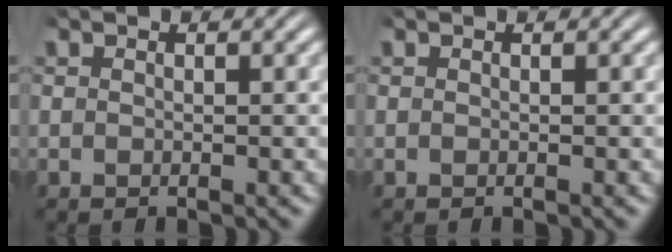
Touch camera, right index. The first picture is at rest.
{"total": 0.0}